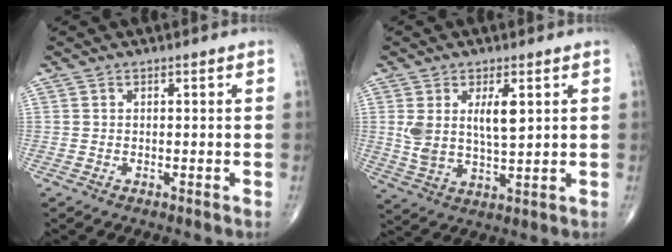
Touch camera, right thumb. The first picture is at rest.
{"total": 8.6, "force": [2.5, 3.6, 7.4], "torque": [-0.134, -0.016, 0.054]}